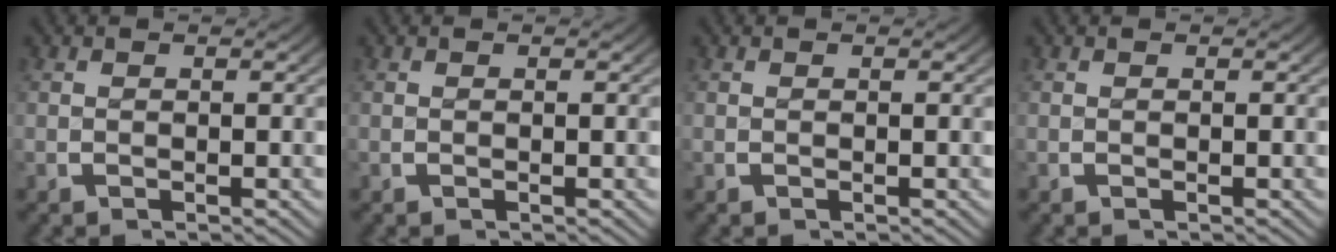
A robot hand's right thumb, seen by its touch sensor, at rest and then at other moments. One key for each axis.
{"total": 0.0}
{"total": 0.0}
{"total": 0.0}